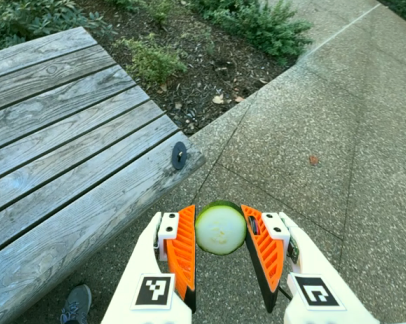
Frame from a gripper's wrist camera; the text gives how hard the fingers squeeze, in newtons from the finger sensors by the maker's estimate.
{"total": 7.6, "left": 7.6, "right": 7.6}